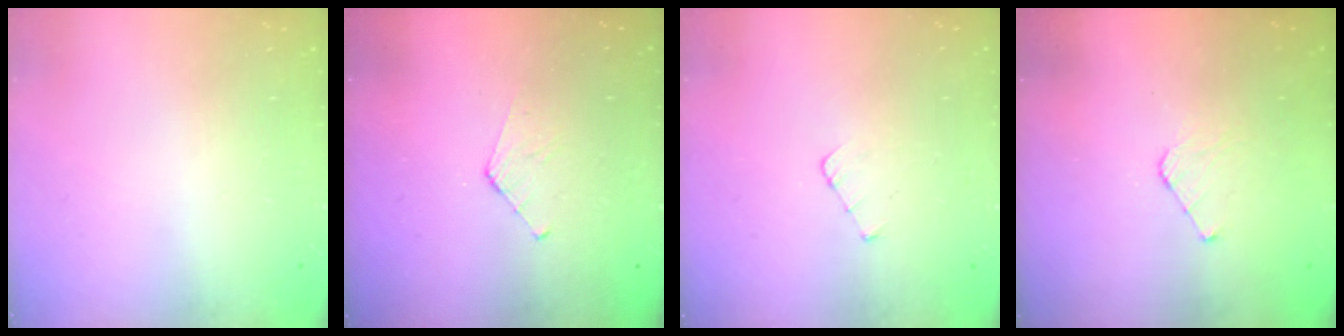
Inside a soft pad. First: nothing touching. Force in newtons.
{"total": 3.1, "press": 3.0, "slide": 0.3}
{"total": 2.4, "press": 2.4, "slide": 0.3}
{"total": 4.0, "press": 4.0, "slide": 0.3}